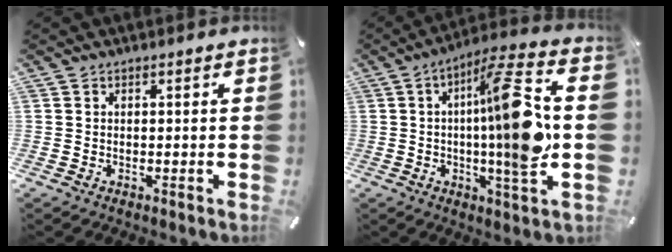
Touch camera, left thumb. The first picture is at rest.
{"total": 18.1, "force": [1.2, 2.4, 17.9], "torque": [-0.292, -0.008, 0.006]}